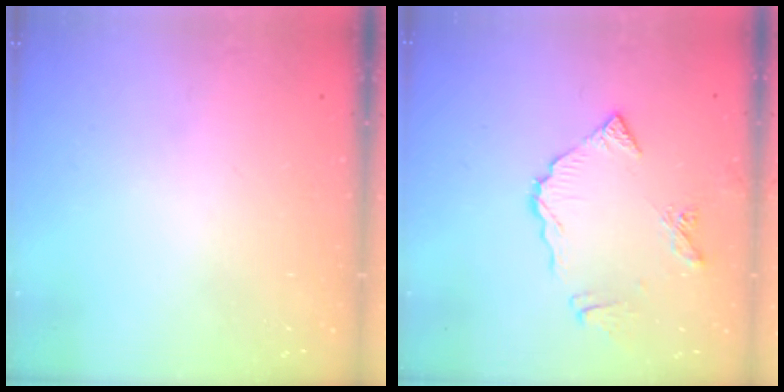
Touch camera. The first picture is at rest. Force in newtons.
{"total": 9.5, "press": 9.4, "slide": 1.0}